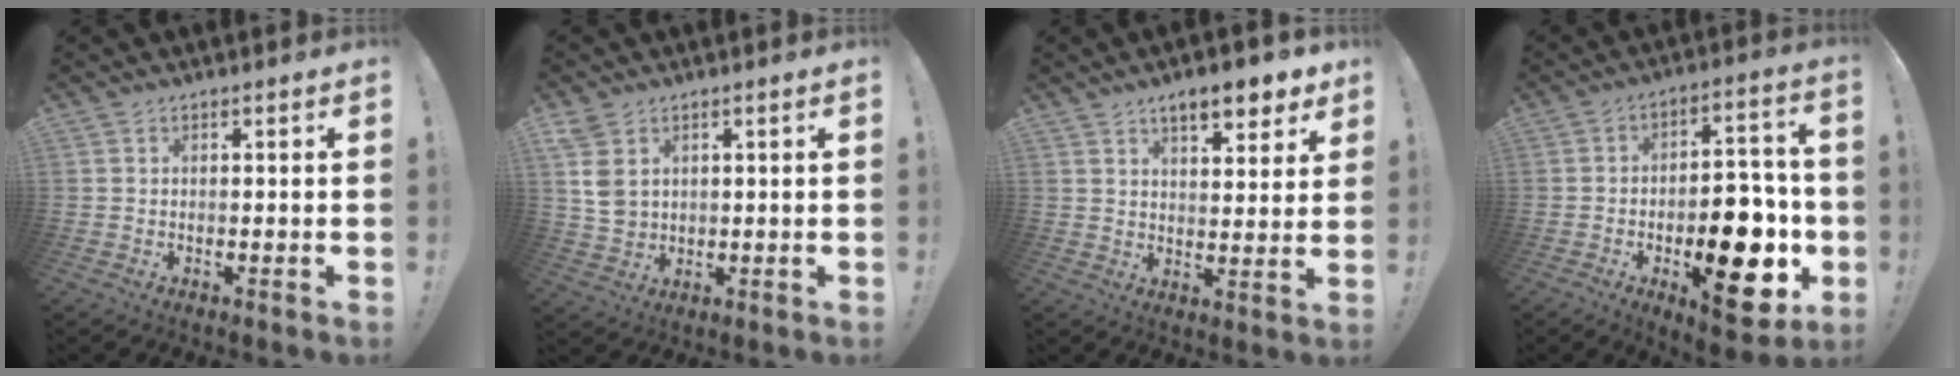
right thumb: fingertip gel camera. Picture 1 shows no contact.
{"total": 7.5, "force": [3.3, 5.6, 3.8], "torque": [-0.080, -0.011, 0.061]}
{"total": 8.7, "force": [6.1, 2.8, 5.5], "torque": [-0.080, -0.032, 0.107]}
{"total": 19.8, "force": [-6.0, 9.9, 16.0], "torque": [-0.191, 0.036, -0.079]}